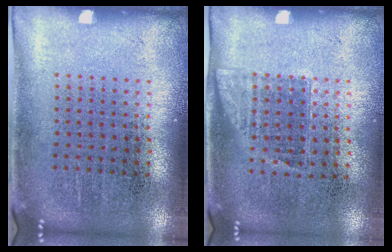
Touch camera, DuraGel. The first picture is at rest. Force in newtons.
{"total": 1.0, "press": 0.8, "slide": 0.5}